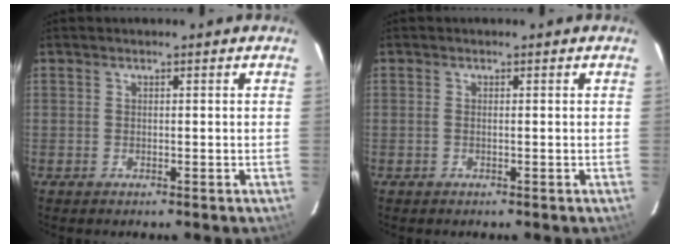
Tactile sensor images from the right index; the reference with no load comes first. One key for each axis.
{"total": 0.6, "fx": -0.1, "fy": 0.0, "fz": 0.6, "tx": -0.013, "ty": 0.000, "tz": -0.004}